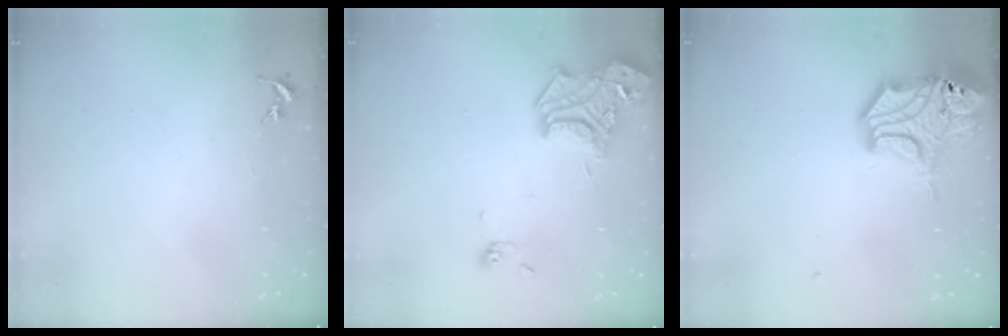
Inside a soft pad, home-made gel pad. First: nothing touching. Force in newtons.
{"total": 16.2, "press": 16.2, "slide": 1.5}
{"total": 18.5, "press": 18.3, "slide": 2.6}